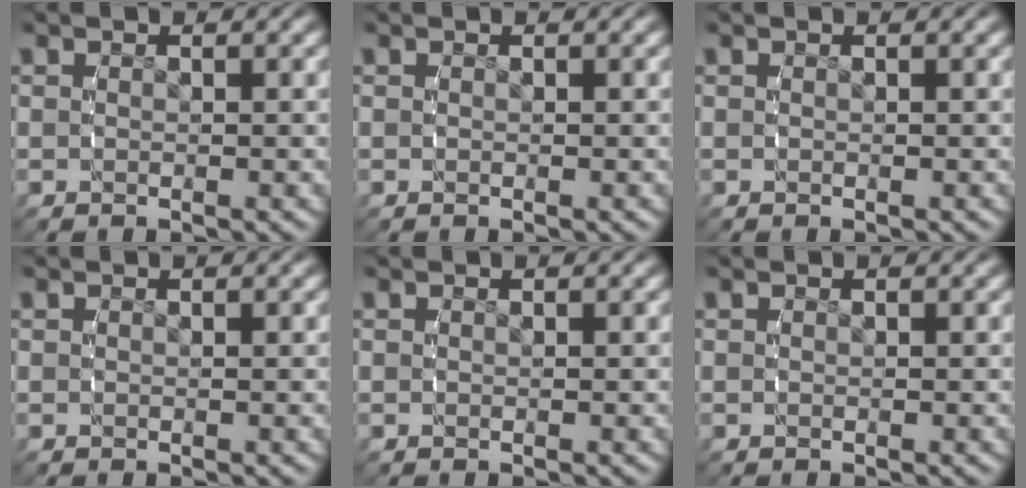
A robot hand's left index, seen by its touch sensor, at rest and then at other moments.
{"total": 0.0}
{"total": 0.0}
{"total": 0.0}
{"total": 0.0}
{"total": 0.0}